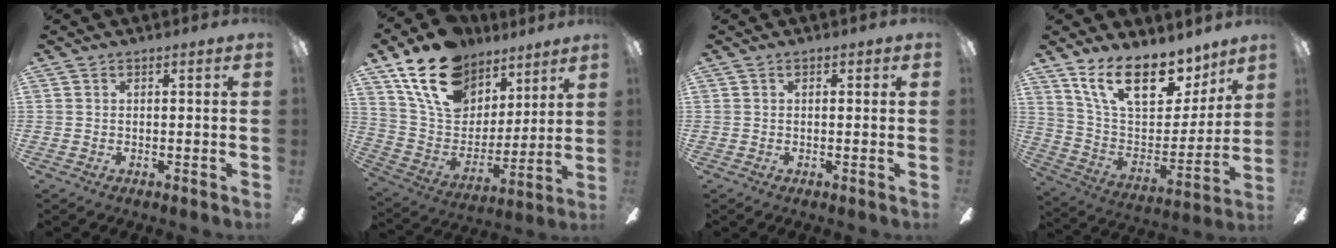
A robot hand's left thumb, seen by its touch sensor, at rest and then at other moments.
{"total": 20.6, "force": [13.6, 12.3, 9.3], "torque": [-0.168, -0.068, 0.251]}
{"total": 0.9, "force": [0.3, 0.6, 0.5], "torque": [-0.003, 0.000, 0.004]}
{"total": 19.9, "force": [13.7, 9.0, 11.4], "torque": [-0.200, -0.083, 0.248]}